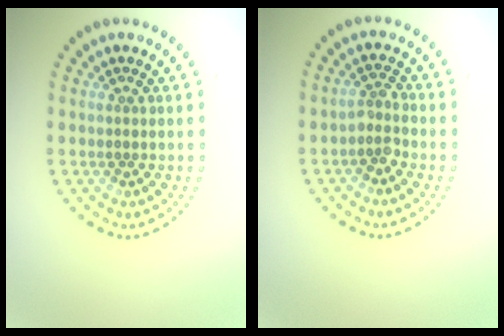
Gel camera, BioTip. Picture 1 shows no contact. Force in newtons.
{"total": 1.8, "press": 1.4, "slide": 1.1}